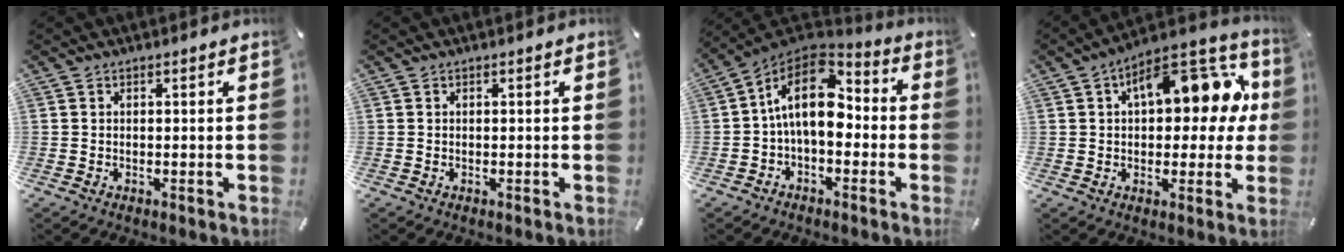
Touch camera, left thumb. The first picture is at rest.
{"total": 0.0}
{"total": 14.8, "force": [0.9, 9.0, 11.8], "torque": [-0.225, 0.000, 0.010]}
{"total": 17.7, "force": [5.5, 9.3, 14.0], "torque": [-0.184, -0.020, 0.089]}